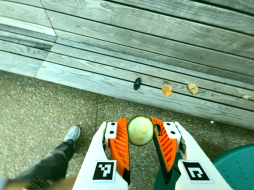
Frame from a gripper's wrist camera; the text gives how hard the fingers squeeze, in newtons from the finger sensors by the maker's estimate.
{"total": 7.8, "left": 7.8, "right": 7.7}